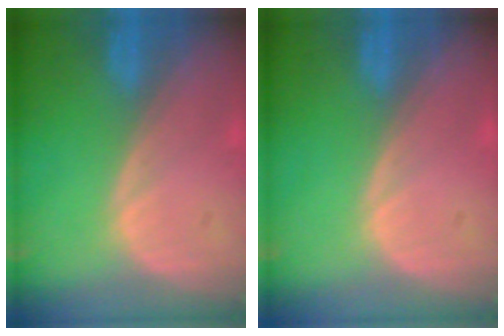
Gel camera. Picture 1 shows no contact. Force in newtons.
{"total": 0.0}